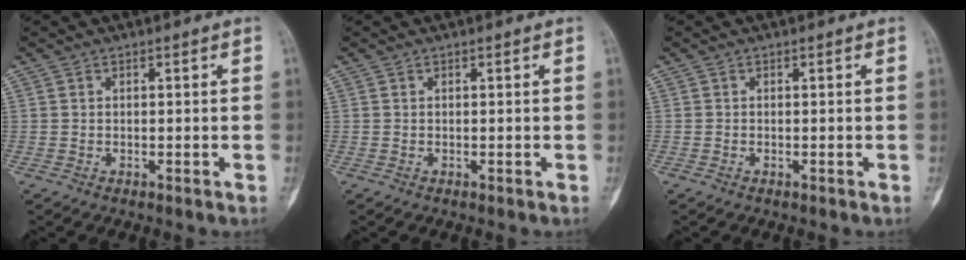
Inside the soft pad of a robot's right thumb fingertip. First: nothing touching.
{"total": 0.0}
{"total": 0.0}